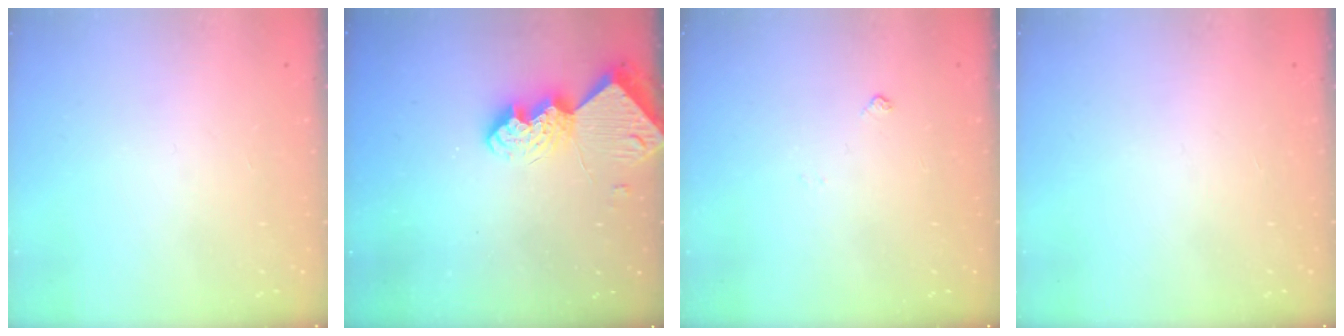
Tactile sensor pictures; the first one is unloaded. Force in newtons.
{"total": 10.1, "press": 10.1, "slide": 1.0}
{"total": 3.8, "press": 3.8, "slide": 0.7}
{"total": 0.0}